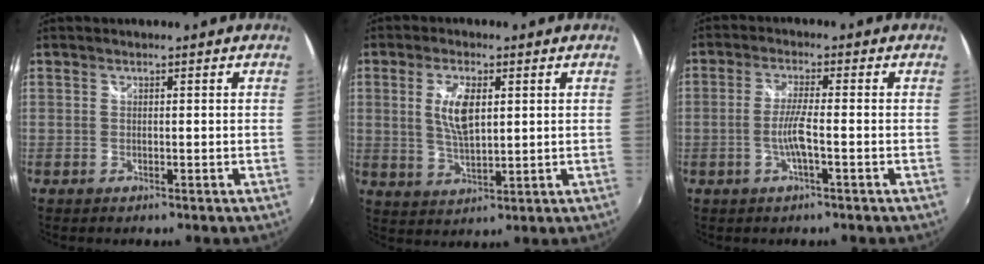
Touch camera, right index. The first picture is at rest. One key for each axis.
{"total": 7.1, "fx": 1.7, "fy": 3.0, "fz": 6.2, "tx": -0.118, "ty": 0.001, "tz": 0.034}
{"total": 4.6, "fx": -1.6, "fy": -0.1, "fz": 4.4, "tx": -0.089, "ty": -0.001, "tz": -0.029}